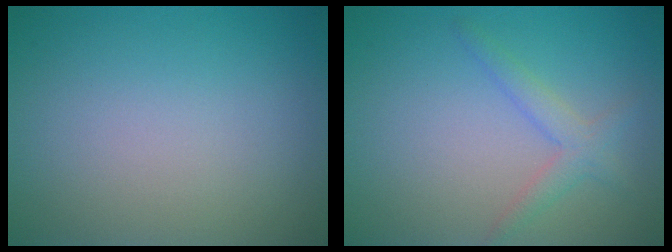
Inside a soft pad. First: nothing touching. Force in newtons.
{"total": 2.1, "press": 2.1, "slide": 0.1}